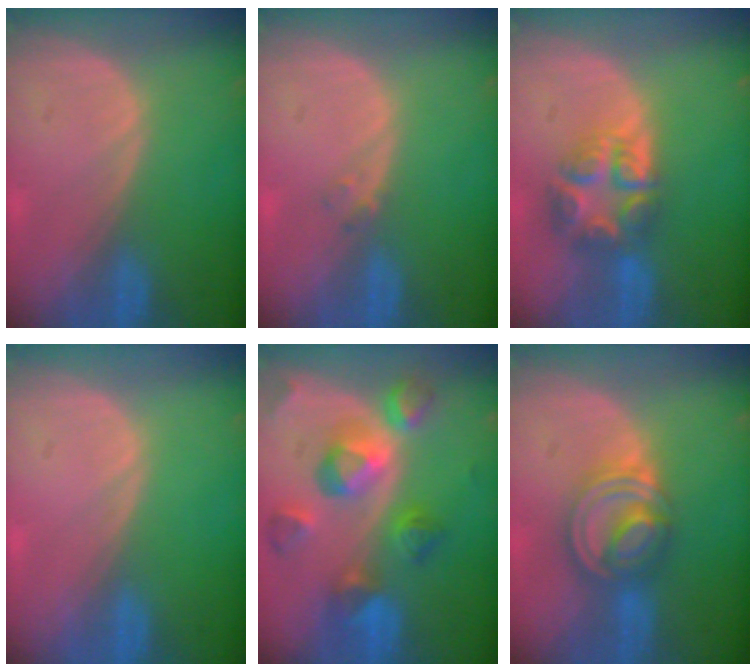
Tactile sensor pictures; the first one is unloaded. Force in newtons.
{"total": 1.0, "press": 1.0, "slide": 0.2}
{"total": 7.9, "press": 6.8, "slide": 4.1}
{"total": 0.0}
{"total": 10.3, "press": 9.2, "slide": 4.7}
{"total": 8.1, "press": 6.8, "slide": 4.3}